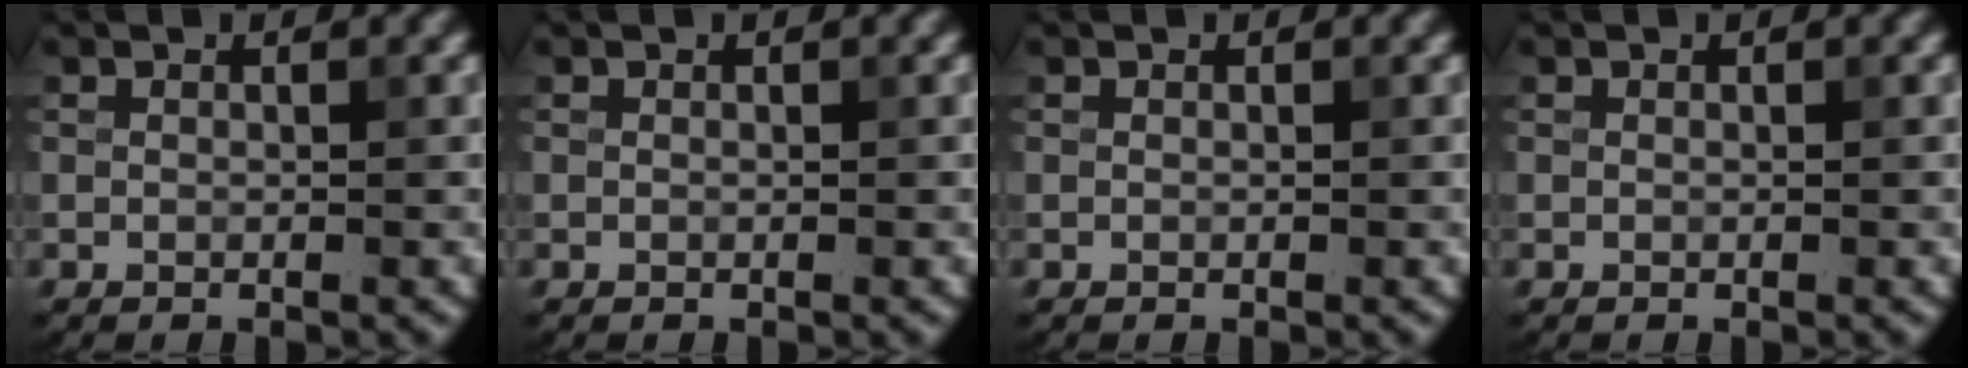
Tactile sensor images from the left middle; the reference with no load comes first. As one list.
[{"total": 0.0}, {"total": 0.0}, {"total": 0.0}]